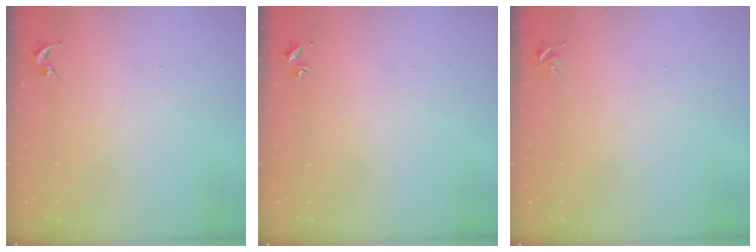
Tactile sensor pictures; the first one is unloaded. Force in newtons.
{"total": 2.0, "press": 2.0, "slide": 0.2}
{"total": 3.8, "press": 3.8, "slide": 0.5}